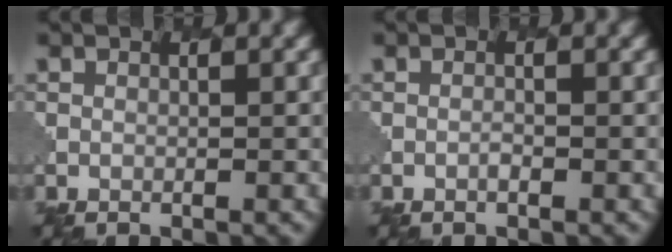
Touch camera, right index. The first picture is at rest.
{"total": 0.0}